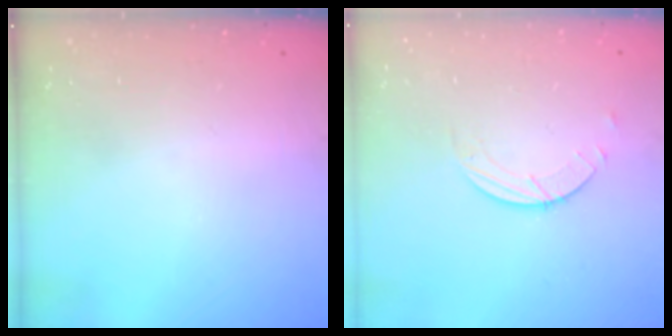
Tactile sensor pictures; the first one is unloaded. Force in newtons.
{"total": 1.5, "press": 1.5, "slide": 0.1}